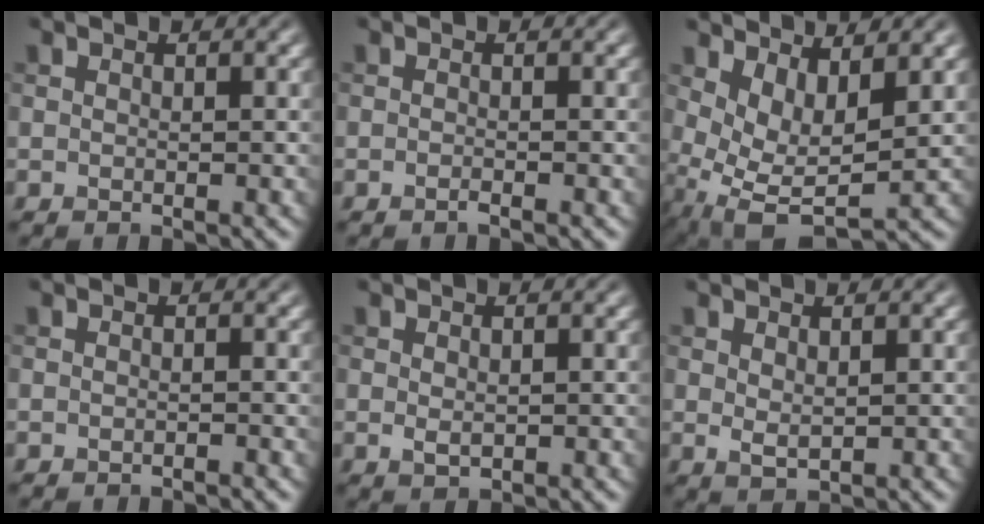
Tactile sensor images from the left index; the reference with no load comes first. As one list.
[{"total": 0.6, "force": [-0.4, 0.1, 0.4], "torque": [-0.007, 0.001, -0.009]}, {"total": 5.5, "force": [1.4, 2.8, 4.5], "torque": [-0.089, -0.016, 0.036]}, {"total": 0.5, "force": [-0.5, 0.0, 0.2], "torque": [0.001, 0.001, -0.008]}, {"total": 1.2, "force": [0.0, 0.7, 0.9], "torque": [-0.018, -0.003, 0.005]}, {"total": 1.4, "force": [0.8, 0.6, 1.0], "torque": [-0.020, -0.004, 0.020]}]